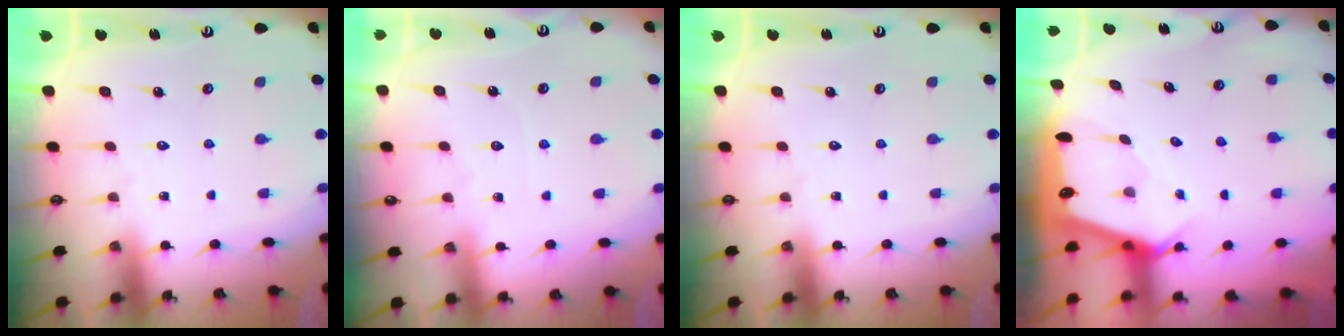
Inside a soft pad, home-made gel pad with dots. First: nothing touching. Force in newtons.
{"total": 3.0, "press": 2.9, "slide": 0.4}
{"total": 0.0}
{"total": 2.7, "press": 2.7, "slide": 0.1}